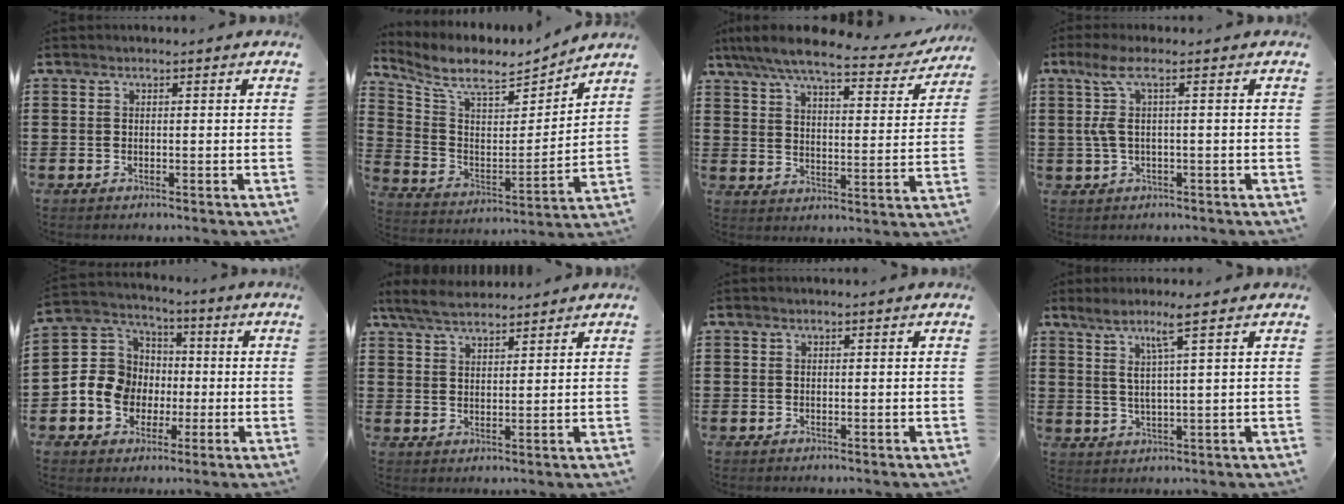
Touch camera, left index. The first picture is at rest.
{"total": 8.5, "force": [7.3, 2.4, 3.6], "torque": [-0.107, -0.047, 0.122]}
{"total": 7.8, "force": [6.7, 0.8, 3.9], "torque": [-0.103, -0.032, 0.115]}
{"total": 4.5, "force": [0.2, 0.7, 4.5], "torque": [-0.109, -0.005, -0.008]}
{"total": 9.0, "force": [-1.3, 8.5, 2.8], "torque": [-0.104, 0.016, -0.026]}
{"total": 4.6, "force": [4.1, 1.1, 1.7], "torque": [-0.047, -0.004, 0.076]}
{"total": 0.0}
{"total": 4.7, "force": [2.4, -0.5, 4.0], "torque": [-0.085, -0.001, 0.037]}